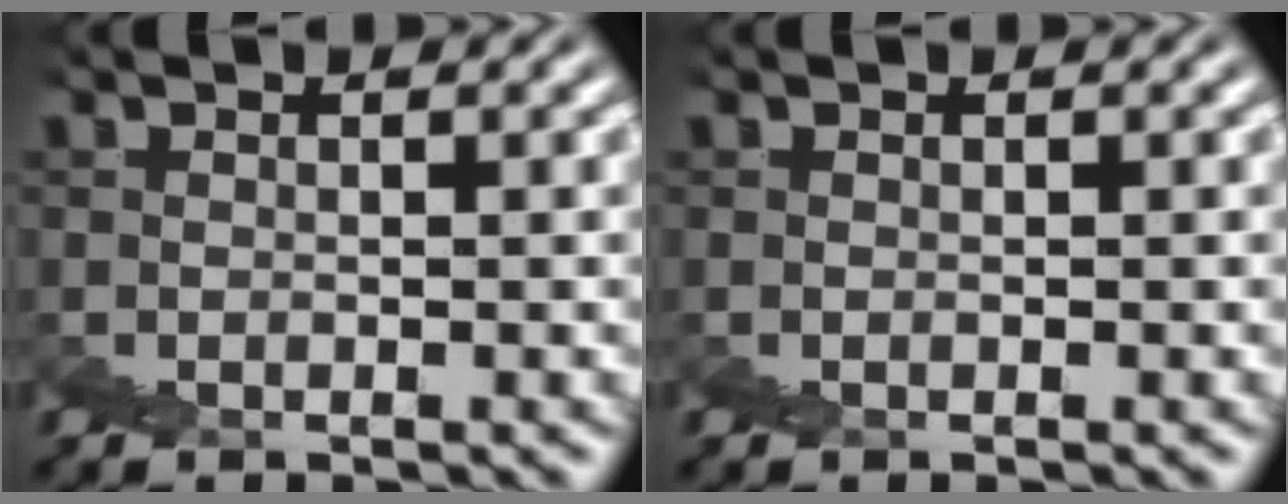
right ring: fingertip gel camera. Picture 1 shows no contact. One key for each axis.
{"total": 0.0}